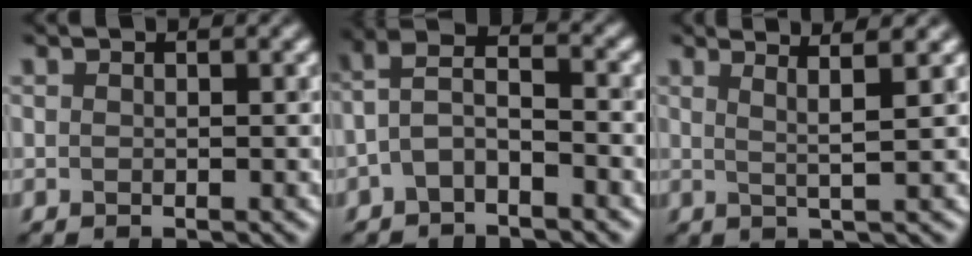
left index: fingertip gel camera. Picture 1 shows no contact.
{"total": 2.7, "force": [-1.7, 0.9, 1.8], "torque": [-0.051, 0.017, -0.029]}
{"total": 3.3, "force": [2.0, 0.2, 2.6], "torque": [-0.051, 0.013, 0.028]}